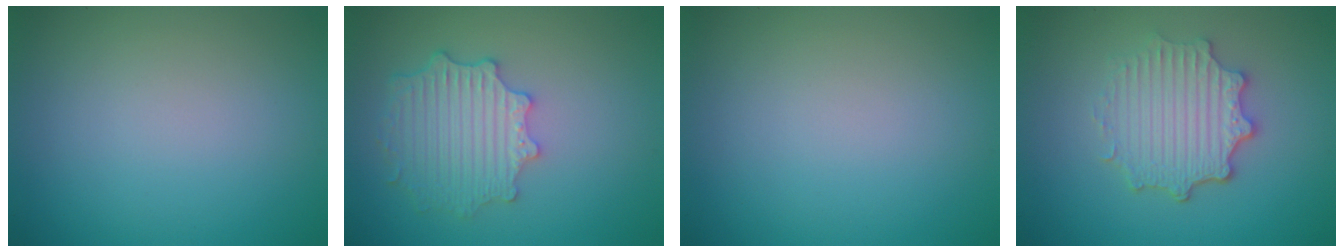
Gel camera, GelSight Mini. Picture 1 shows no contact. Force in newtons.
{"total": 4.9, "press": 4.0, "slide": 2.8}
{"total": 0.0}
{"total": 4.6, "press": 3.6, "slide": 2.8}